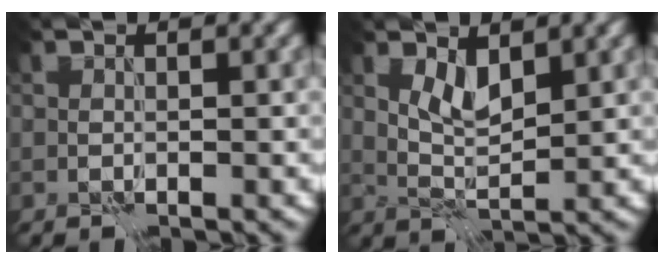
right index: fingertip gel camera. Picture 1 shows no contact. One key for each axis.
{"total": 2.1, "fx": 1.5, "fy": 0.3, "fz": 1.5, "tx": -0.032, "ty": -0.004, "tz": 0.034}